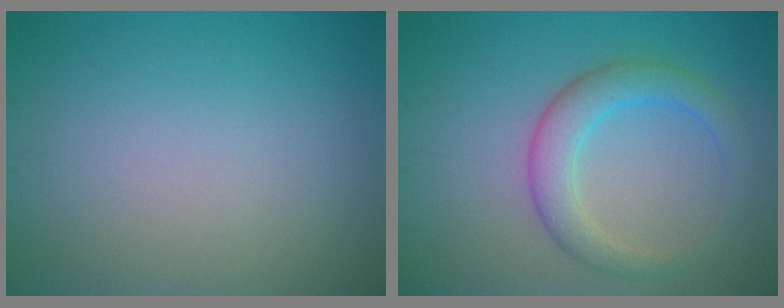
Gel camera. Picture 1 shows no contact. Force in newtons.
{"total": 3.8, "press": 3.8, "slide": 0.1}